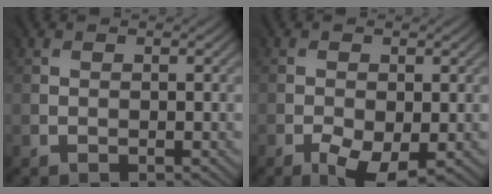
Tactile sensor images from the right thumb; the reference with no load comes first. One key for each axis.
{"total": 4.4, "fx": -2.1, "fy": 1.9, "fz": 3.3, "tx": -0.067, "ty": -0.012, "tz": -0.035}